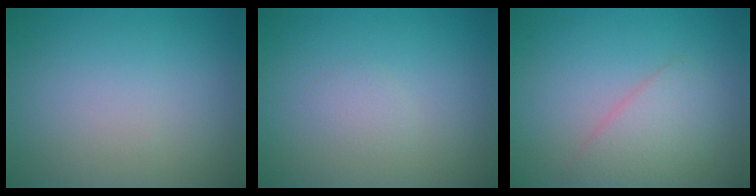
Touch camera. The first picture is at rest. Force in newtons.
{"total": 0.8, "press": 0.8, "slide": 0.1}
{"total": 2.6, "press": 2.6, "slide": 0.1}